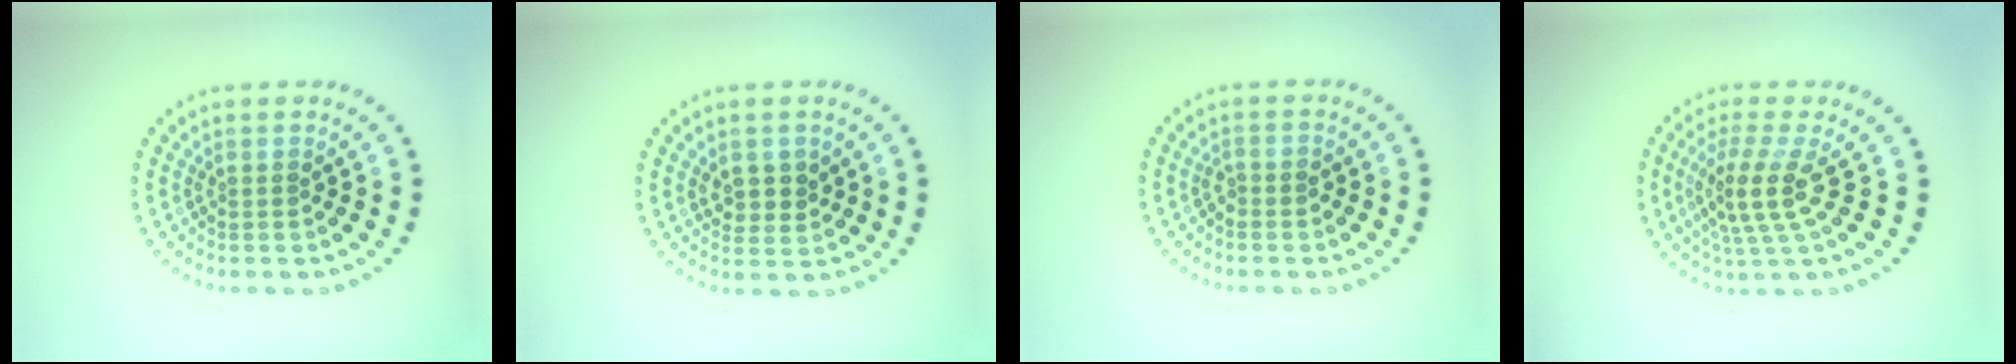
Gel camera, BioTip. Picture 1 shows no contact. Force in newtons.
{"total": 2.3, "press": 2.1, "slide": 0.8}
{"total": 0.9, "press": 0.8, "slide": 0.3}
{"total": 3.9, "press": 3.2, "slide": 2.3}